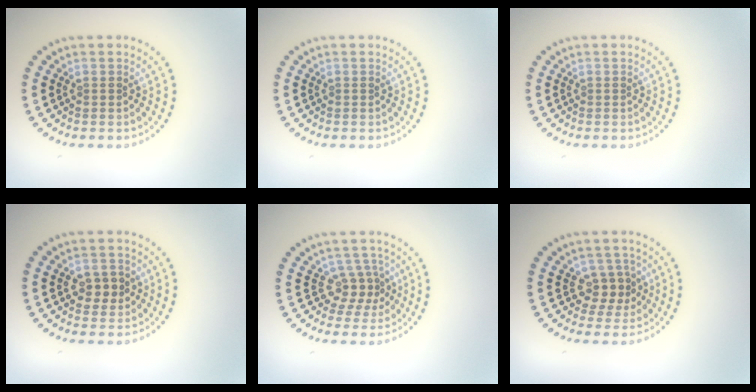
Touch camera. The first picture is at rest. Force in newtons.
{"total": 0.0}
{"total": 0.0}
{"total": 2.4, "press": 2.4, "slide": 0.4}
{"total": 2.5, "press": 1.8, "slide": 1.7}
{"total": 2.3, "press": 2.0, "slide": 1.1}